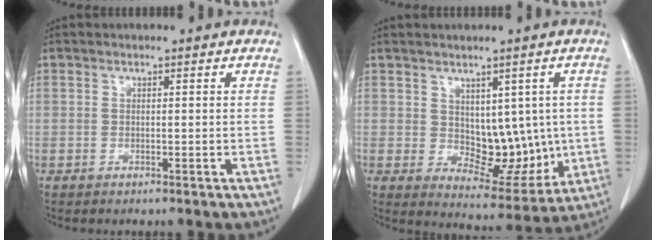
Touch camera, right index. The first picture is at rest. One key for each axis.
{"total": 9.3, "fx": 0.4, "fy": 5.6, "fz": 7.4, "tx": -0.081, "ty": 0.000, "tz": 0.029}